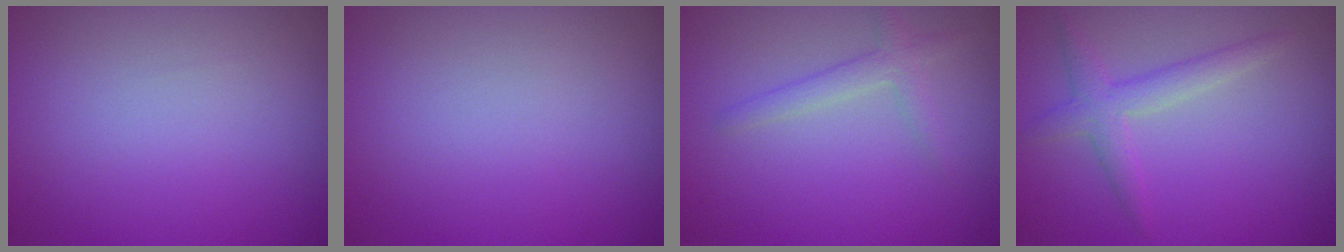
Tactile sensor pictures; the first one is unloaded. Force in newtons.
{"total": 0.0}
{"total": 1.9, "press": 1.9, "slide": 0.1}
{"total": 2.5, "press": 2.5, "slide": 0.1}